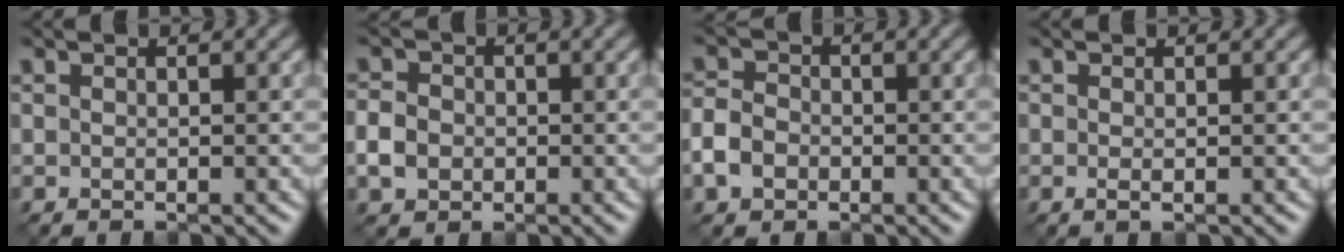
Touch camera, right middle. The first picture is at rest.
{"total": 2.9, "force": [-0.6, 2.4, 1.4], "torque": [-0.029, 0.000, -0.017]}
{"total": 3.3, "force": [-1.2, 2.6, 1.7], "torque": [-0.037, 0.003, -0.030]}
{"total": 0.7, "force": [-0.1, 0.1, 0.7], "torque": [-0.014, -0.004, -0.002]}